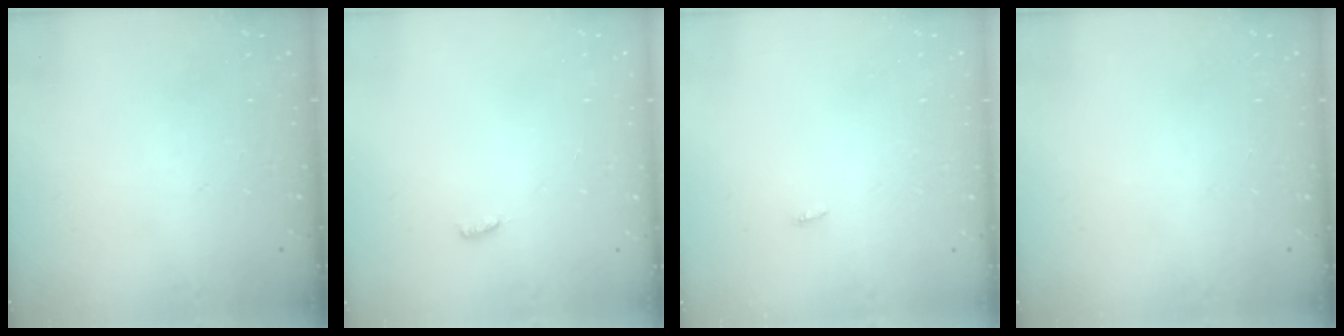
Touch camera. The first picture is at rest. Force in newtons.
{"total": 3.1, "press": 2.7, "slide": 1.5}
{"total": 2.8, "press": 1.8, "slide": 2.2}
{"total": 0.0}